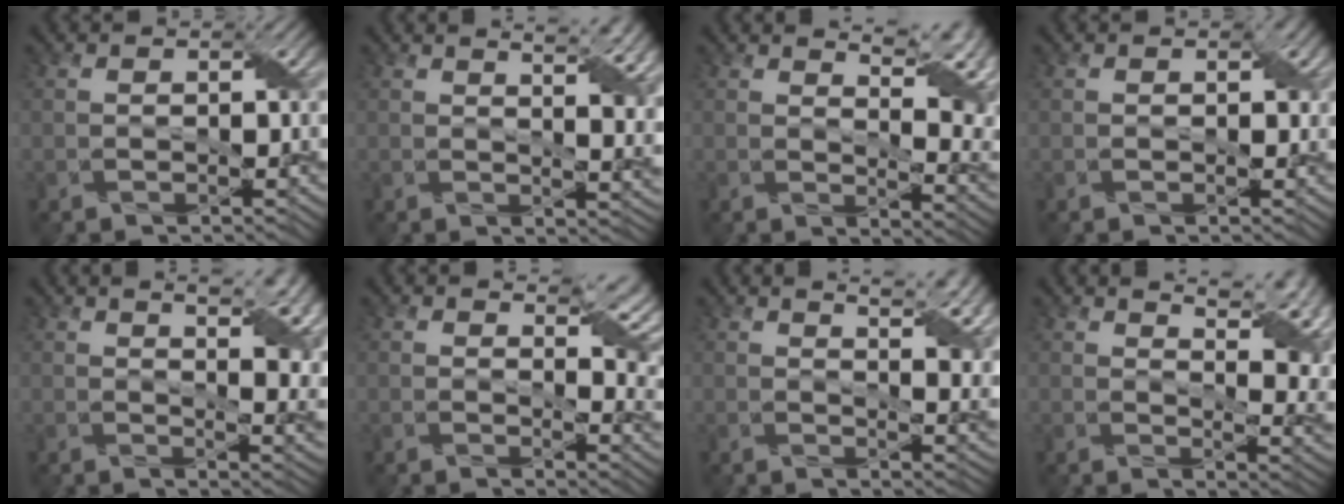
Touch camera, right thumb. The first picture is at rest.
{"total": 10.4, "force": [5.1, 4.0, 8.1], "torque": [-0.092, 0.032, 0.059]}
{"total": 9.4, "force": [5.2, 2.7, 7.3], "torque": [-0.102, 0.014, 0.078]}
{"total": 1.6, "force": [0.5, 1.0, 1.1], "torque": [-0.015, -0.001, 0.009]}
{"total": 13.2, "force": [5.0, 5.1, 11.1], "torque": [-0.137, 0.034, 0.075]}
{"total": 6.1, "force": [3.4, 1.8, 4.8], "torque": [-0.067, 0.002, 0.061]}
{"total": 11.9, "force": [6.0, 4.3, 9.3], "torque": [-0.121, 0.035, 0.077]}
{"total": 11.5, "force": [6.0, 3.5, 9.2], "torque": [-0.125, 0.024, 0.084]}